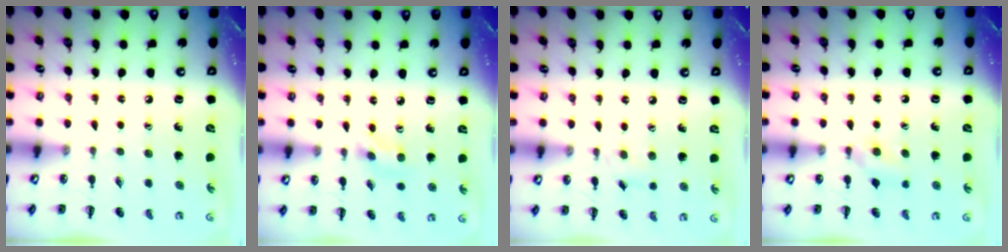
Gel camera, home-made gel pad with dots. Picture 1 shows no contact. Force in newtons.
{"total": 1.6, "press": 1.5, "slide": 0.5}
{"total": 3.7, "press": 3.4, "slide": 1.4}
{"total": 6.7, "press": 6.4, "slide": 1.9}